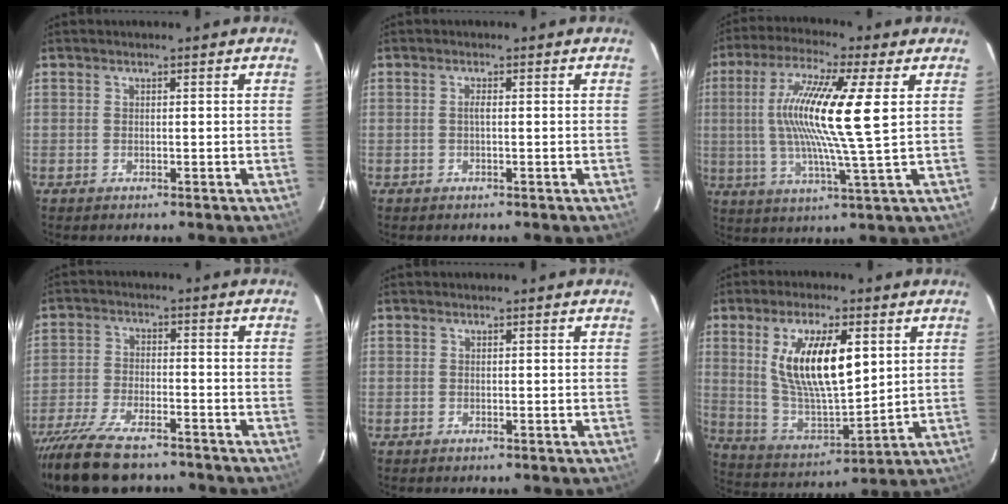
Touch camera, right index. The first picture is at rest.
{"total": 0.9, "force": [-0.1, 0.0, 0.9], "torque": [-0.014, 0.002, -0.004]}
{"total": 15.5, "force": [2.7, 0.2, 15.3], "torque": [-0.275, -0.001, 0.044]}
{"total": 14.9, "force": [-12.2, 4.8, 7.1], "torque": [-0.161, -0.031, -0.211]}
{"total": 0.0}
{"total": 16.5, "force": [4.9, 6.2, 14.5], "torque": [-0.270, -0.003, 0.100]}